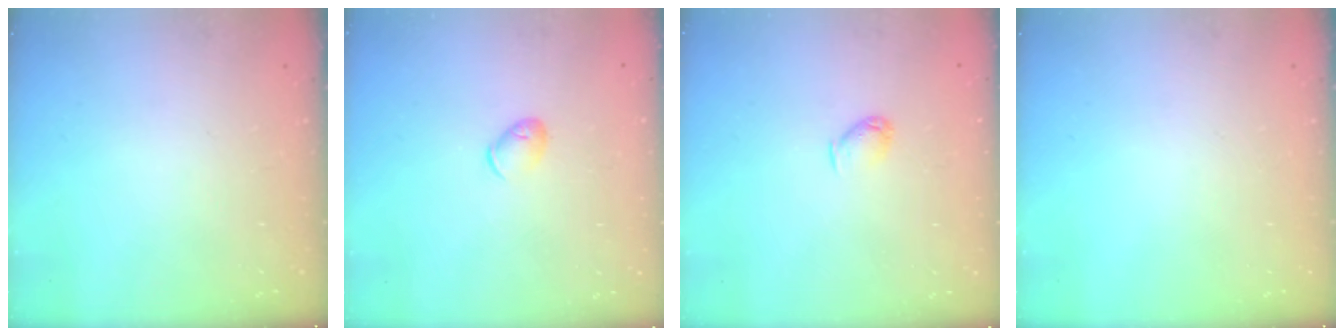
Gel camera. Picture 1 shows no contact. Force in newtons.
{"total": 5.7, "press": 5.5, "slide": 1.2}
{"total": 3.6, "press": 3.6, "slide": 0.6}
{"total": 0.0}